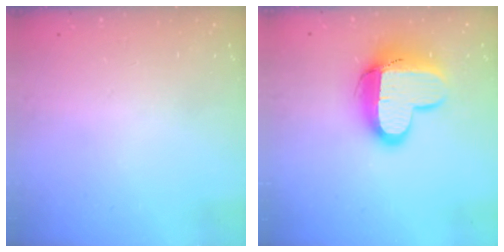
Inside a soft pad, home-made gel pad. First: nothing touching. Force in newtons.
{"total": 14.0, "press": 13.9, "slide": 1.4}